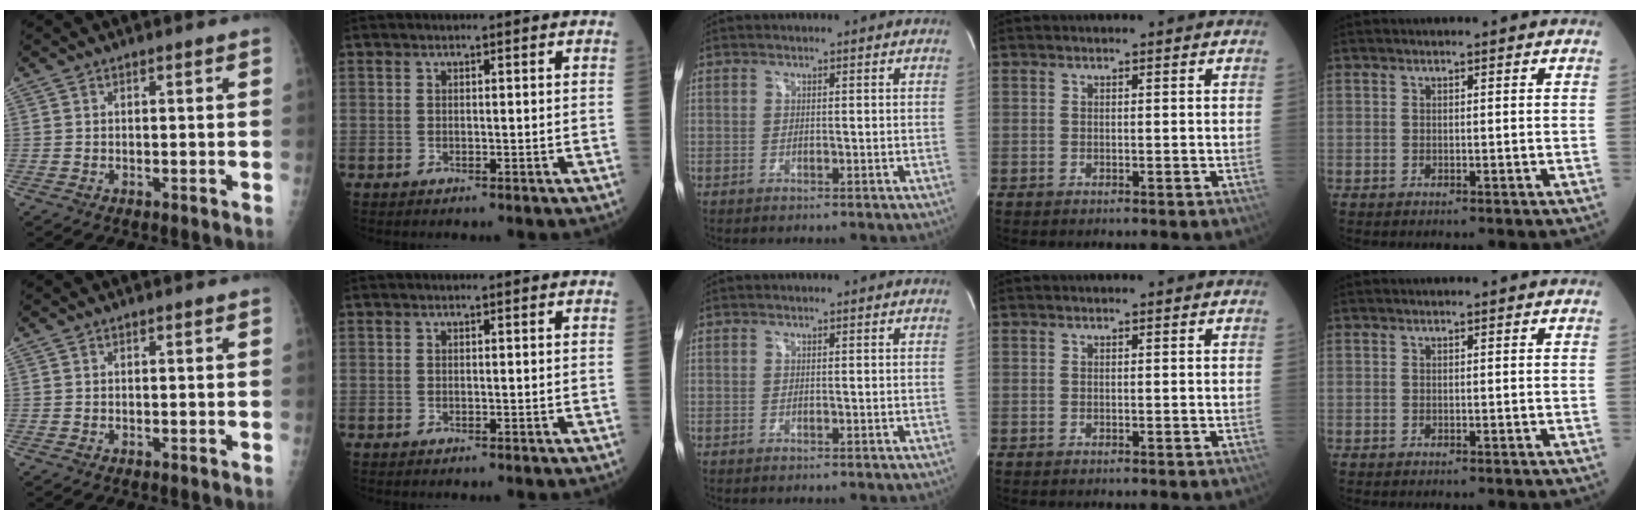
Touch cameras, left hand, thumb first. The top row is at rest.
{}